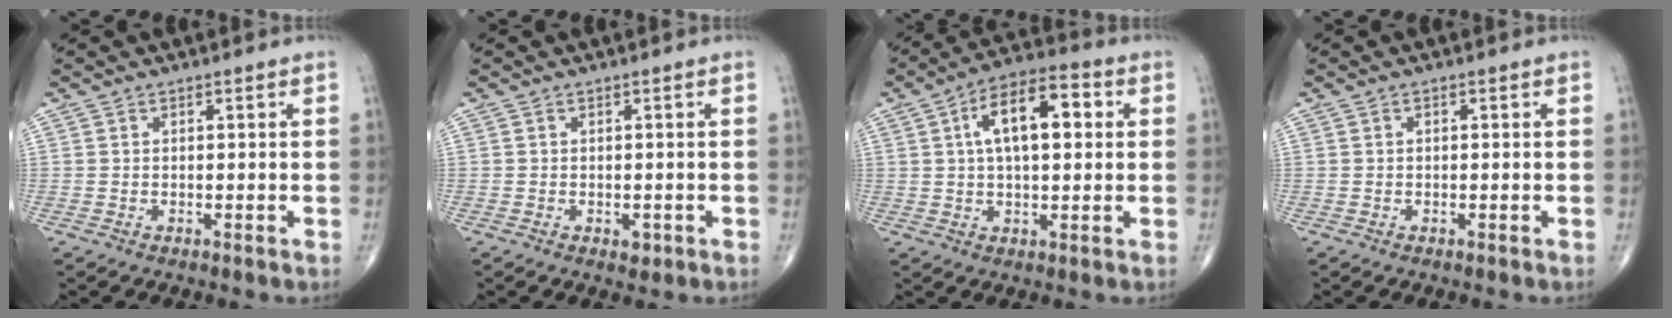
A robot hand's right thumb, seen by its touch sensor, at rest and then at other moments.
{"total": 1.3, "force": [-0.5, 0.8, 0.8], "torque": [-0.011, -0.001, -0.006]}
{"total": 13.2, "force": [2.9, 6.2, 11.2], "torque": [-0.175, 0.021, 0.041]}
{"total": 0.5, "force": [0.1, 0.3, 0.4], "torque": [-0.008, 0.003, 0.002]}